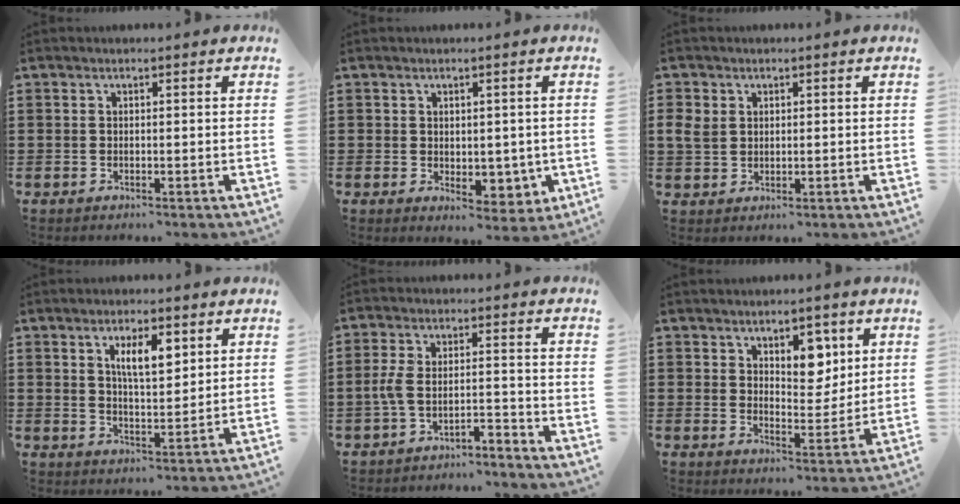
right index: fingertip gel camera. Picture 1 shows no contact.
{"total": 3.3, "force": [0.9, 2.8, 1.4], "torque": [-0.026, 0.007, 0.018]}
{"total": 2.9, "force": [1.0, 2.4, 1.3], "torque": [-0.043, 0.008, 0.015]}
{"total": 5.9, "force": [2.6, 2.1, 4.8], "torque": [-0.086, 0.002, 0.039]}
{"total": 3.9, "force": [-3.2, 0.7, 2.1], "torque": [-0.057, 0.002, -0.070]}
{"total": 5.8, "force": [3.2, 3.4, 3.3], "torque": [-0.046, -0.006, 0.050]}